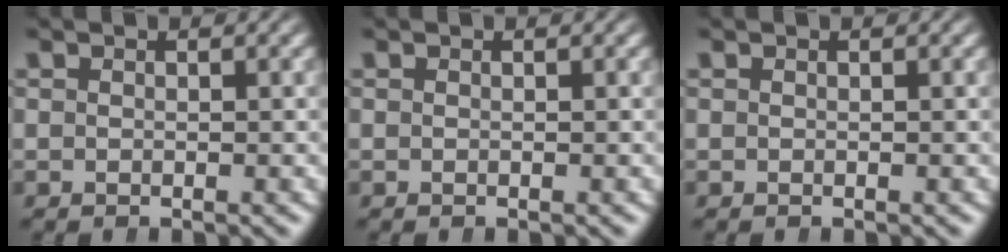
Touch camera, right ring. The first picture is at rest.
{"total": 0.0}
{"total": 0.0}